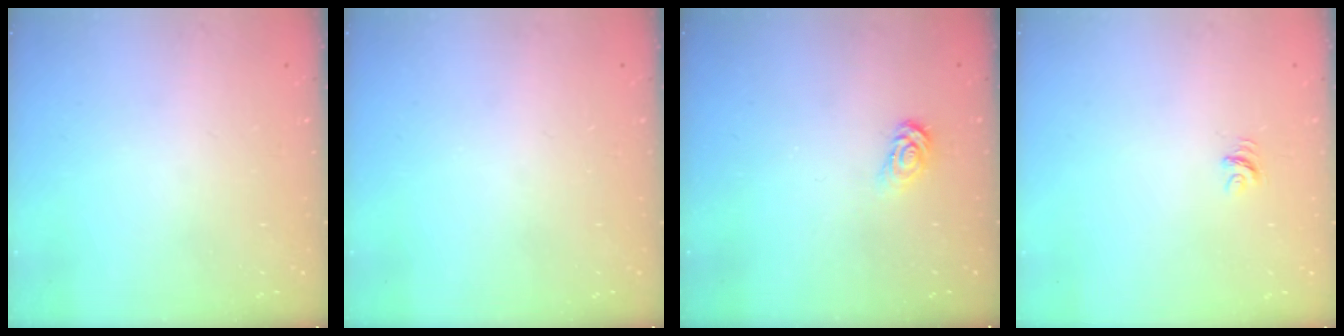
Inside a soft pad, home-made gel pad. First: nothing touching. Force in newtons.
{"total": 0.0}
{"total": 3.1, "press": 3.1, "slide": 0.3}
{"total": 3.7, "press": 3.7, "slide": 0.2}